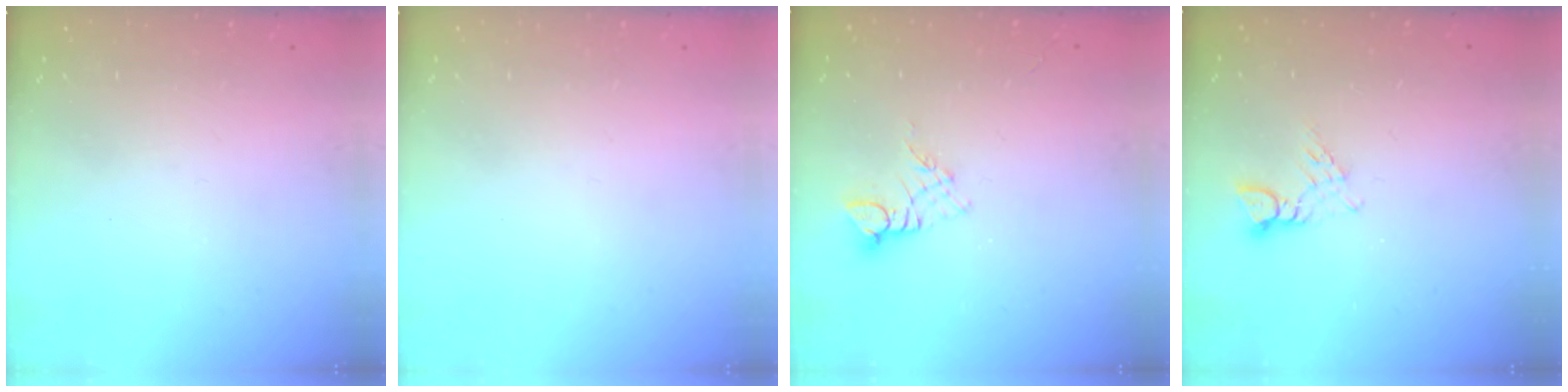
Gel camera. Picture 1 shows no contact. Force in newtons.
{"total": 0.0}
{"total": 2.8, "press": 2.7, "slide": 0.3}
{"total": 3.0, "press": 3.0, "slide": 0.4}